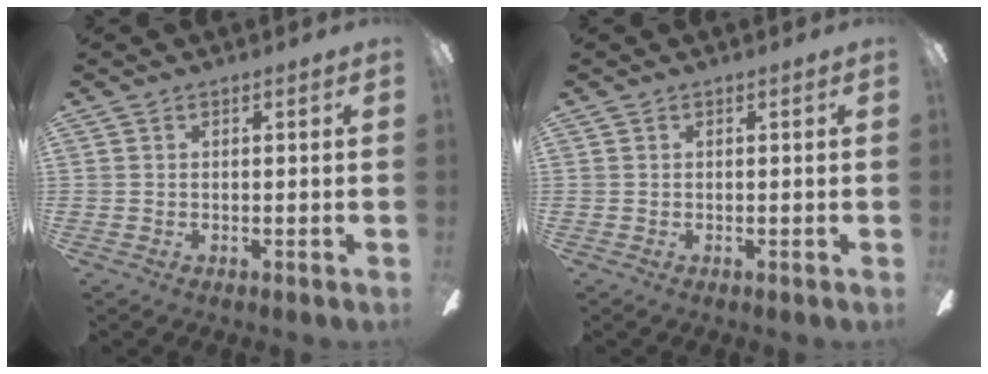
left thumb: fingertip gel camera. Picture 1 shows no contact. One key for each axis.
{"total": 0.0}